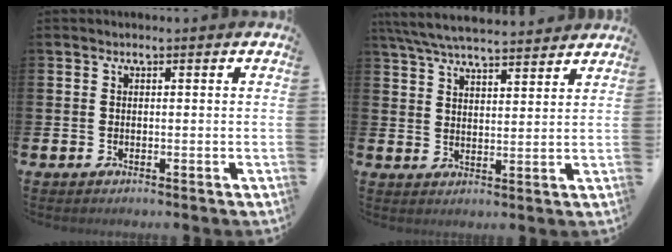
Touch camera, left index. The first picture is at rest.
{"total": 6.5, "force": [6.2, 0.6, 1.6], "torque": [-0.054, -0.029, 0.113]}